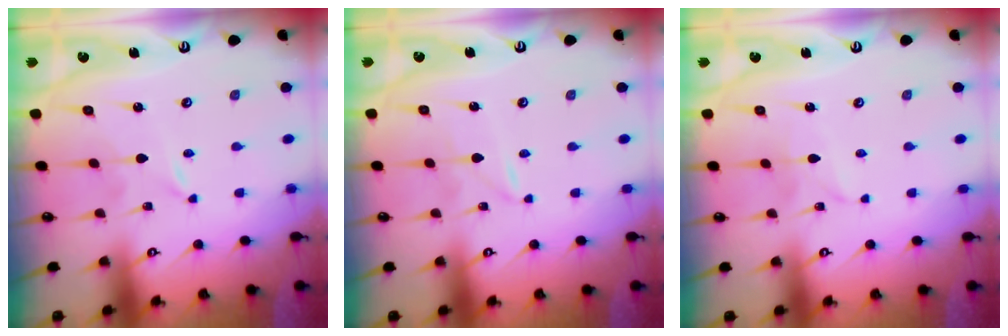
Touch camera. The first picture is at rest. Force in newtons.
{"total": 1.1, "press": 1.1, "slide": 0.1}
{"total": 2.2, "press": 2.2, "slide": 0.2}